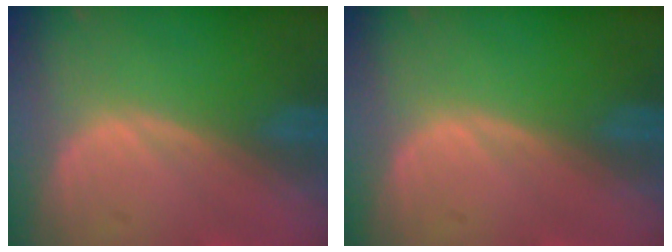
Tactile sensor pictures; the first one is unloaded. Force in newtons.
{"total": 0.0}